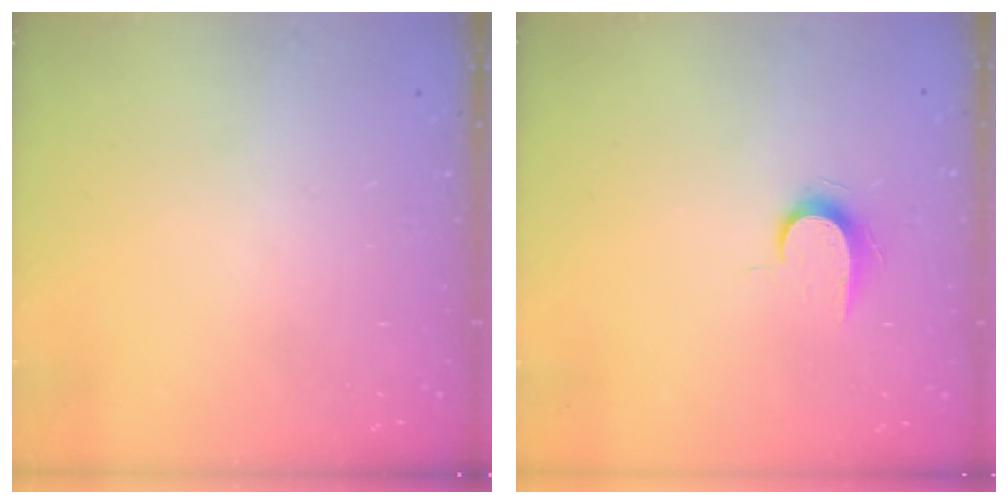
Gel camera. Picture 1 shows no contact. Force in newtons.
{"total": 6.6, "press": 6.6, "slide": 0.7}